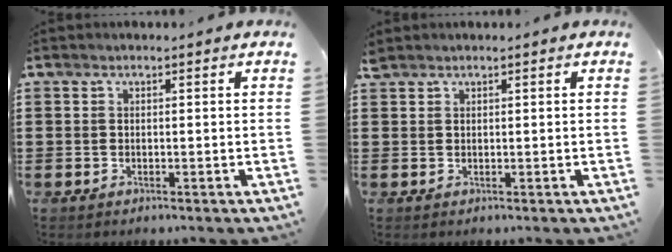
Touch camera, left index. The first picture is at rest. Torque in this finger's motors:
{"motor_torque": [-0.02, -0.02, 0.00, -0.01]}